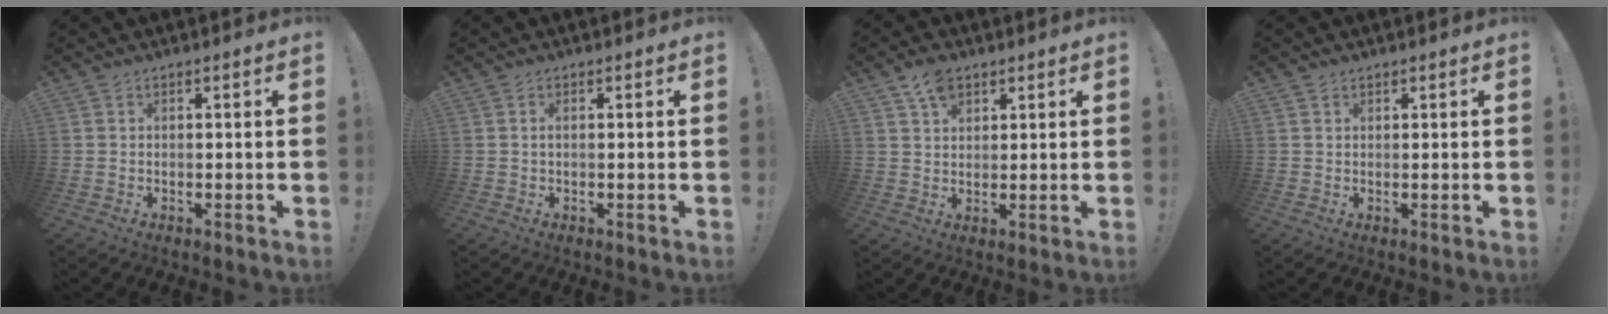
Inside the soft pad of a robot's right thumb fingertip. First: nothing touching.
{"total": 0.8, "force": [-0.1, 0.1, 0.8], "torque": [-0.024, 0.005, -0.001]}
{"total": 5.9, "force": [3.6, 3.6, 3.0], "torque": [-0.052, -0.008, 0.067]}
{"total": 0.9, "force": [0.7, 0.5, 0.2], "torque": [0.000, 0.000, 0.012]}